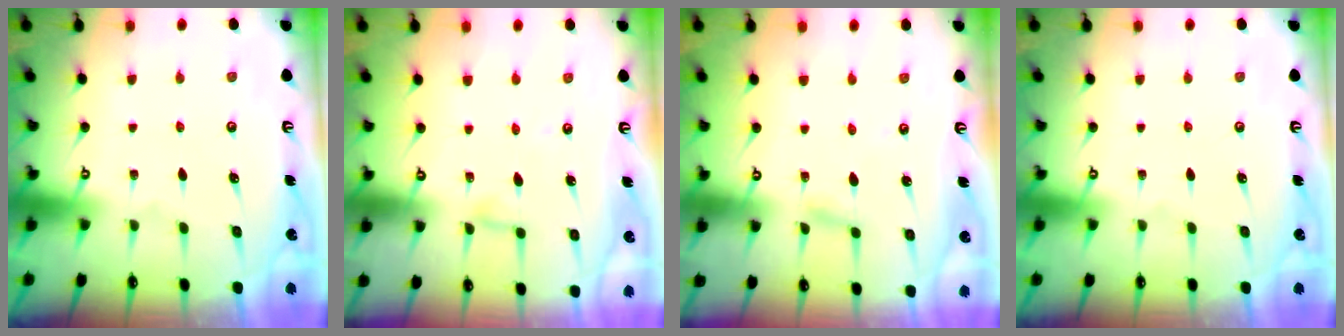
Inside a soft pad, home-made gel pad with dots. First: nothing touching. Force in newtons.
{"total": 2.8, "press": 2.7, "slide": 0.3}
{"total": 2.3, "press": 2.3, "slide": 0.2}
{"total": 0.0}